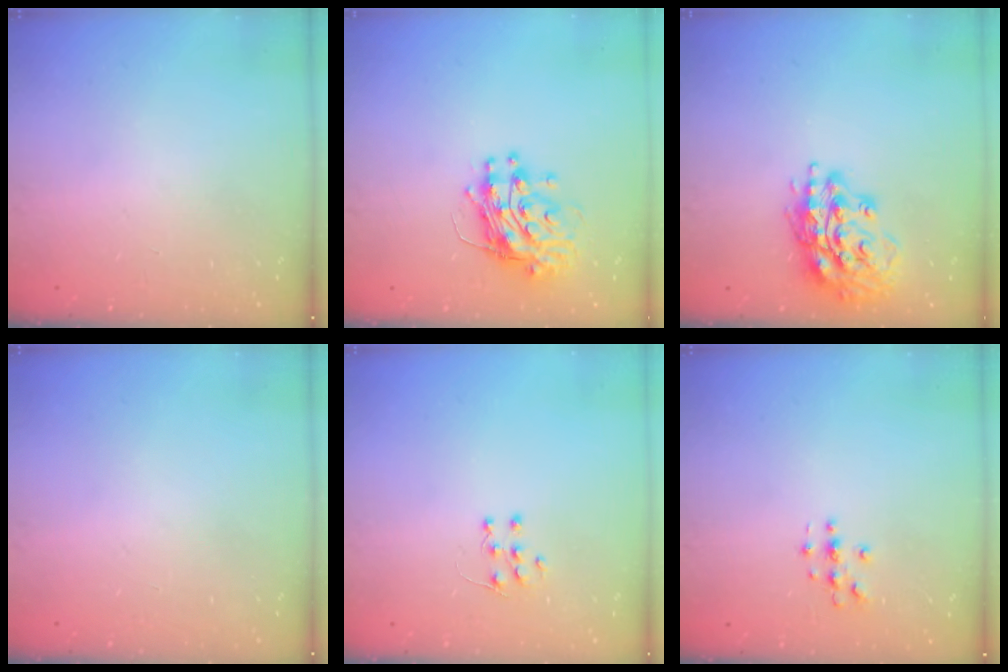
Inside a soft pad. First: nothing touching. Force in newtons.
{"total": 12.0, "press": 11.9, "slide": 1.2}
{"total": 16.7, "press": 16.5, "slide": 2.3}
{"total": 0.0}
{"total": 5.7, "press": 5.6, "slide": 0.4}
{"total": 3.1, "press": 3.1, "slide": 0.3}